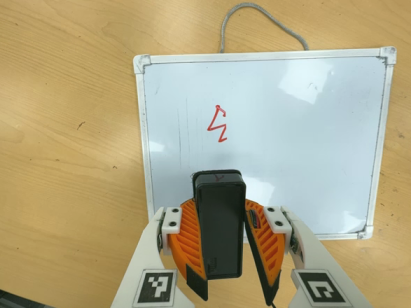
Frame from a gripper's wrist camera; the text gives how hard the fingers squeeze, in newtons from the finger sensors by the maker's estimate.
{"total": 9.2, "left": 9.3, "right": 9.2}